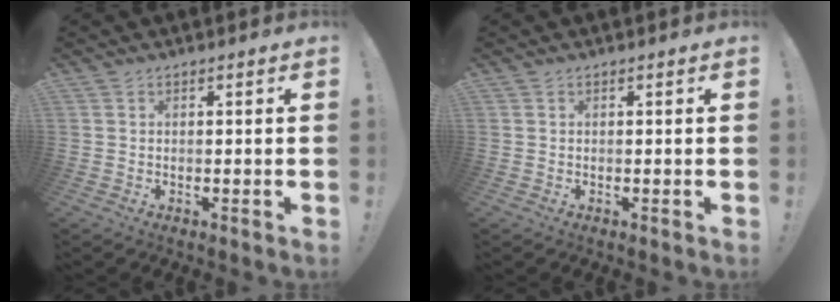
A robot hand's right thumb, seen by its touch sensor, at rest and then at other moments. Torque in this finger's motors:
{"motor_torque": [0.03, 0.03, -0.01, -0.01, 0.00]}